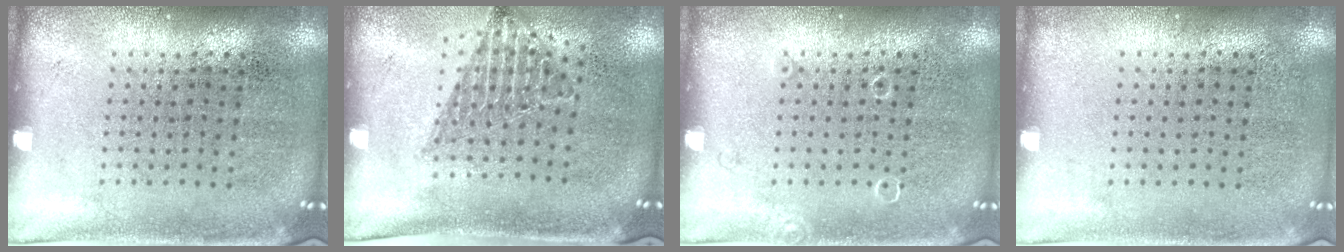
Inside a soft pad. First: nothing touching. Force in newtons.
{"total": 1.3, "press": 1.1, "slide": 0.7}
{"total": 0.5, "press": 0.5, "slide": 0.1}
{"total": 0.0}